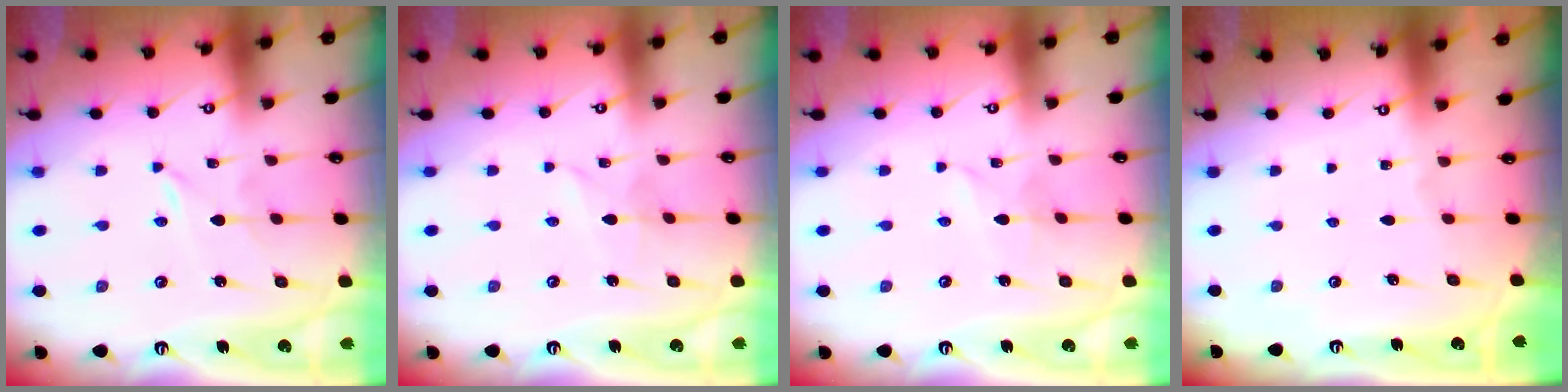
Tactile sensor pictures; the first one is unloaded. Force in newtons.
{"total": 1.7, "press": 1.7, "slide": 0.1}
{"total": 1.7, "press": 1.7, "slide": 0.1}
{"total": 0.0}